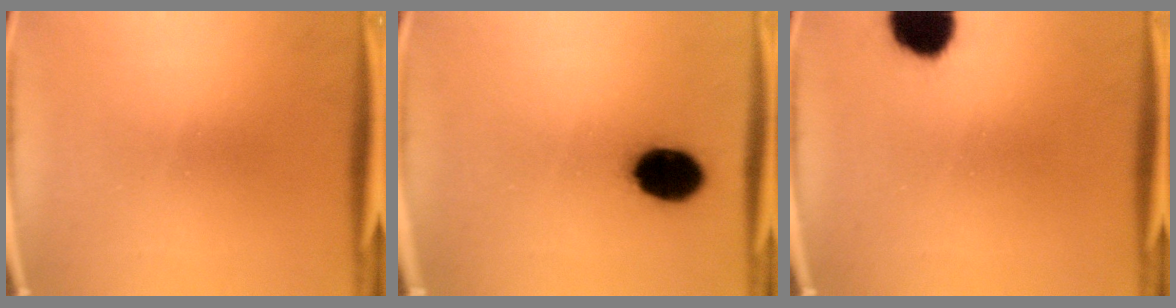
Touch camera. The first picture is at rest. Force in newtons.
{"total": 11.7}
{"total": 11.1}